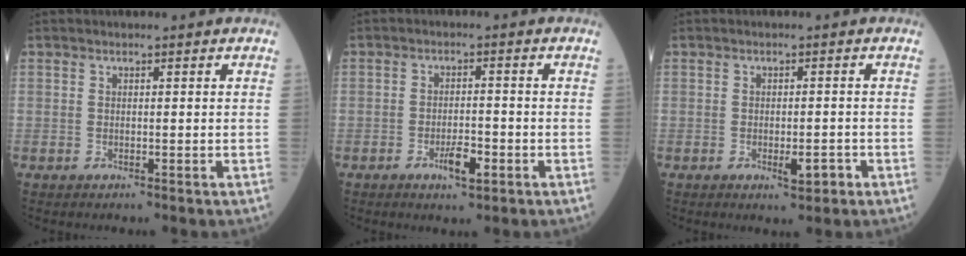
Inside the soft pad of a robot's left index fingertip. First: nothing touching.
{"total": 3.8, "force": [-1.9, 1.1, 3.1], "torque": [-0.054, 0.002, -0.032]}
{"total": 2.9, "force": [-1.4, 1.0, 2.3], "torque": [-0.033, 0.002, -0.016]}